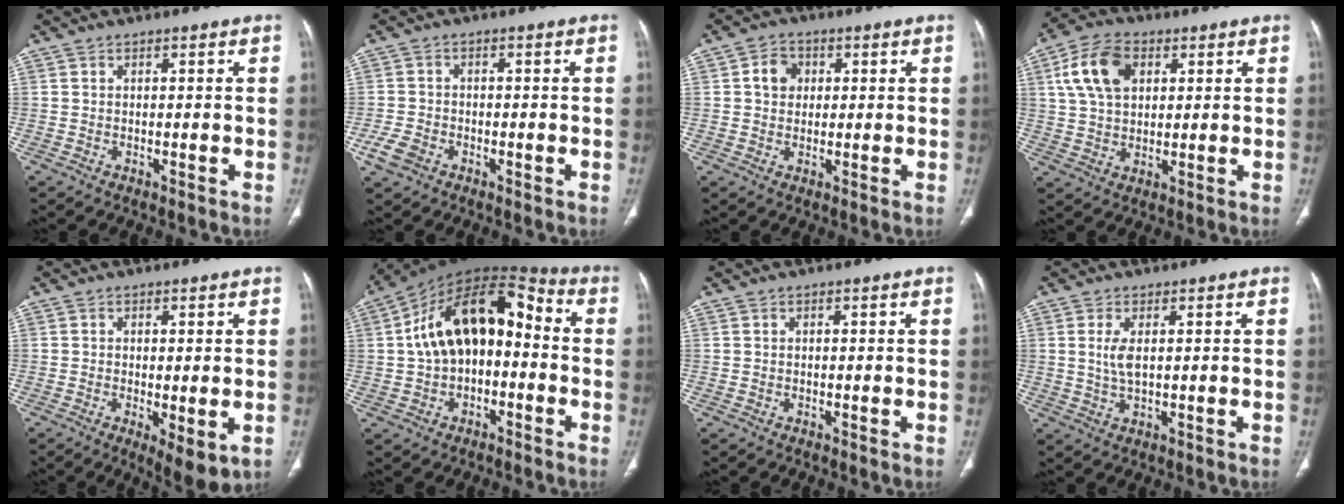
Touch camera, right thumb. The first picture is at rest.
{"total": 4.2, "force": [-2.0, 3.1, 2.1], "torque": [-0.042, 0.011, -0.035]}
{"total": 4.6, "force": [1.0, 3.9, 2.3], "torque": [-0.021, 0.006, 0.013]}
{"total": 11.3, "force": [3.7, 7.4, 7.7], "torque": [-0.135, 0.006, 0.065]}
{"total": 6.3, "force": [-1.6, 2.1, 5.7], "torque": [-0.089, -0.021, -0.020]}
{"total": 17.8, "force": [-0.1, 10.8, 14.2], "torque": [-0.208, 0.058, -0.012]}
{"total": 0.0}
{"total": 3.7, "force": [0.7, 1.5, 3.3], "torque": [-0.078, -0.005, 0.022]}